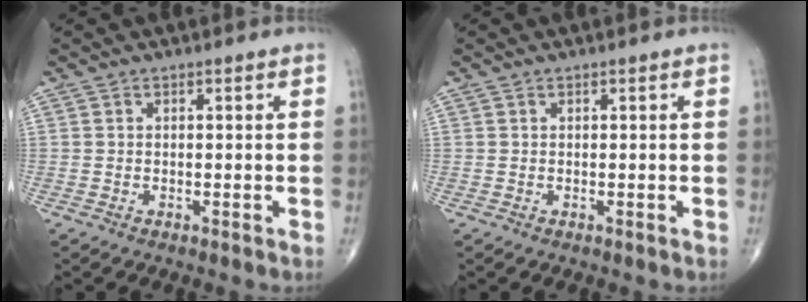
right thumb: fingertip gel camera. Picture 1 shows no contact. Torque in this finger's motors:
{"motor_torque": [0.30, -0.02, 0.09, 0.17, -0.02]}